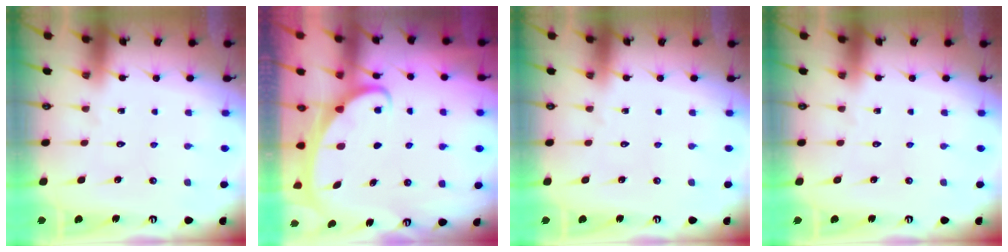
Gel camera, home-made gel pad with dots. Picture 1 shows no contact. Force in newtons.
{"total": 2.4, "press": 2.4, "slide": 0.3}
{"total": 0.0}
{"total": 0.0}